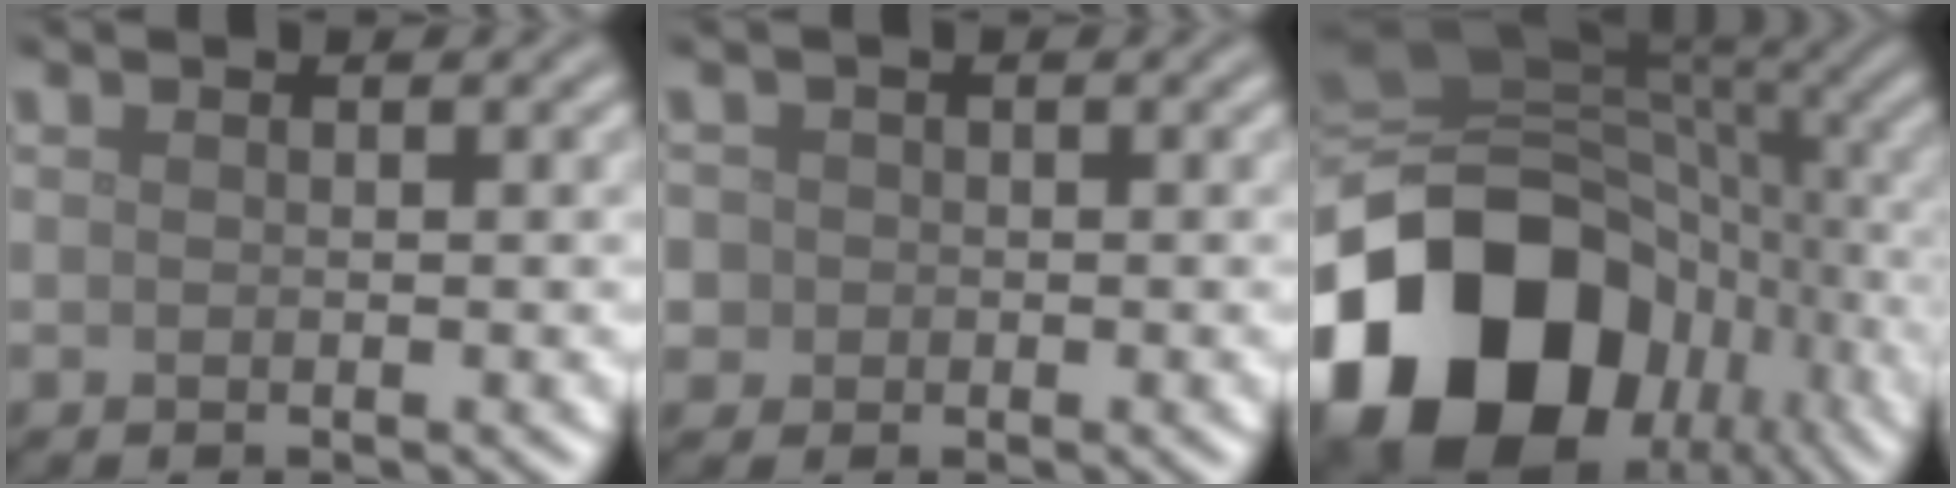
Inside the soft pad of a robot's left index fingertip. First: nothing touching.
{"total": 3.2, "force": [0.3, 3.0, 1.1], "torque": [-0.010, 0.023, -0.017]}
{"total": 21.4, "force": [-9.3, 15.8, 11.1], "torque": [-0.247, -0.028, -0.143]}